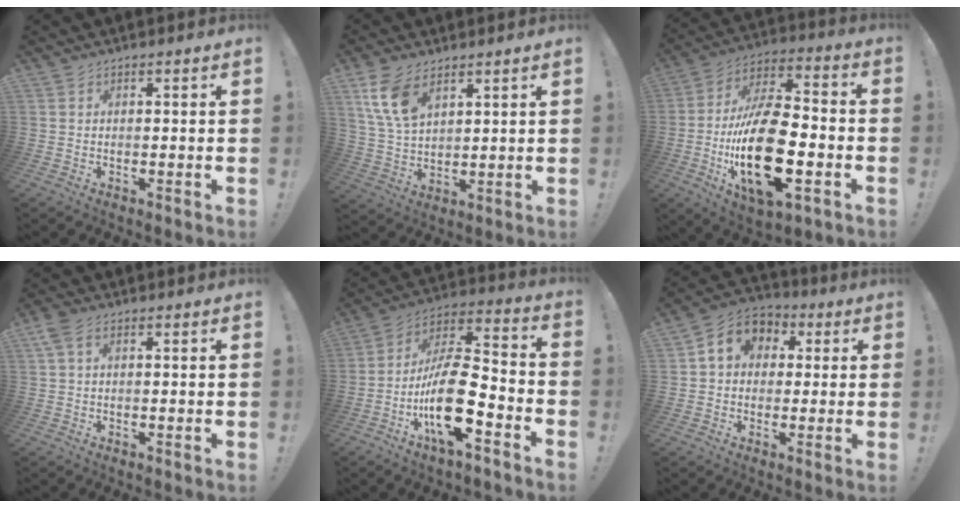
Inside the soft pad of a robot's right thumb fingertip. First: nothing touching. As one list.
[{"total": 10.4, "force": [5.9, 5.7, 6.4], "torque": [-0.129, -0.016, 0.116]}, {"total": 25.3, "force": [-6.3, 11.6, 21.6], "torque": [-0.419, 0.026, -0.103]}, {"total": 3.4, "force": [1.2, 1.8, 2.7], "torque": [-0.061, 0.008, 0.026]}, {"total": 19.7, "force": [-6.9, 7.7, 16.7], "torque": [-0.320, 0.039, -0.110]}, {"total": 9.3, "force": [2.1, 7.7, 4.7], "torque": [-0.066, 0.005, 0.046]}]